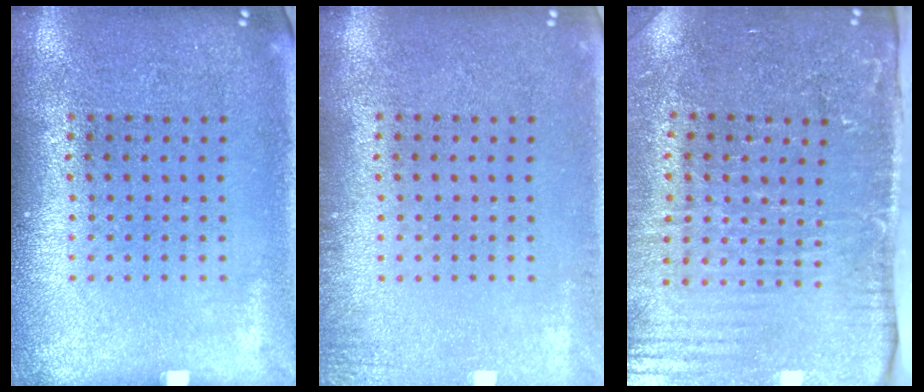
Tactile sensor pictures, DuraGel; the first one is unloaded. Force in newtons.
{"total": 1.2, "press": 1.2, "slide": 0.2}
{"total": 4.4, "press": 3.7, "slide": 2.4}